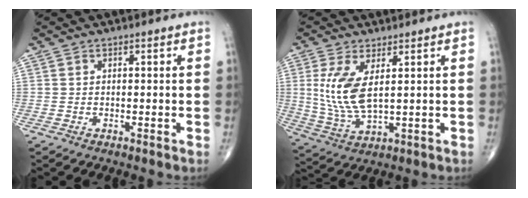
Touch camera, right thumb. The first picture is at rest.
{"total": 9.9, "force": [2.1, 4.0, 8.7], "torque": [-0.192, -0.017, 0.054]}